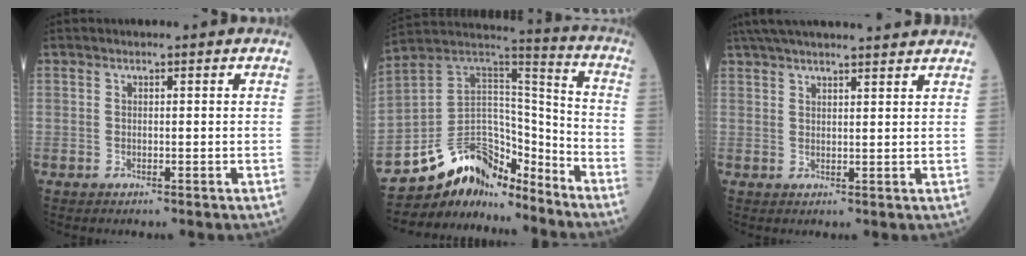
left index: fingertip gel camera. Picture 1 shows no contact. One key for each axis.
{"total": 14.2, "fx": -12.5, "fy": 5.6, "fz": 3.8, "tx": -0.064, "ty": 0.066, "tz": -0.229}
{"total": 16.2, "fx": 14.5, "fy": 1.6, "fz": 7.0, "tx": -0.117, "ty": 0.049, "tz": 0.205}